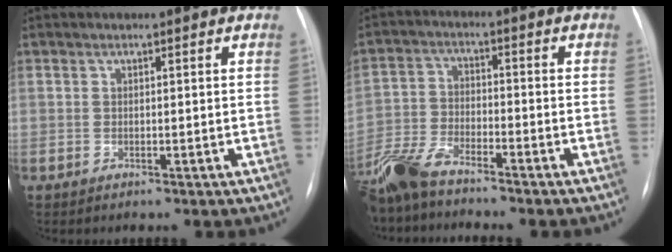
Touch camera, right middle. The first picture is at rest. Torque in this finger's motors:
{"motor_torque": [1.07, -1.07, 0.48, 0.12]}